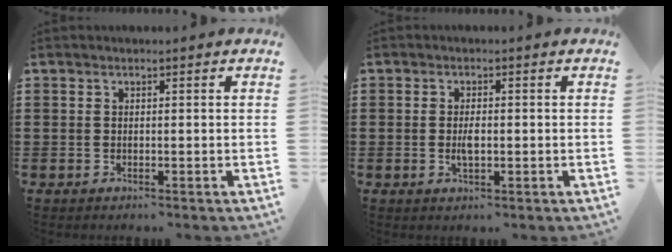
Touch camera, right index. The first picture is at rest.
{"total": 2.4, "force": [-0.3, 1.0, 2.2], "torque": [-0.040, 0.001, -0.005]}